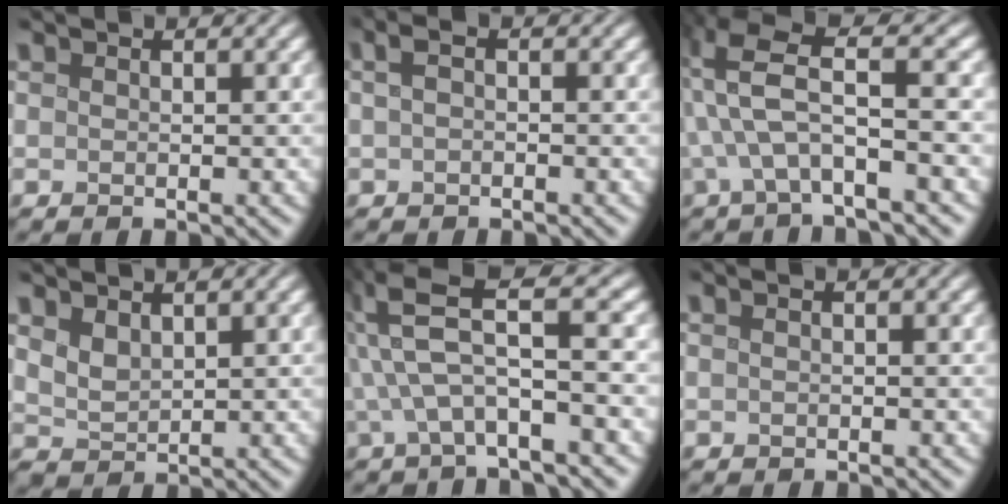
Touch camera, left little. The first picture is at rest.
{"total": 1.5, "force": [0.1, 0.5, 1.4], "torque": [-0.032, 0.005, -0.003]}
{"total": 6.0, "force": [-0.4, 1.2, 5.8], "torque": [-0.119, 0.012, -0.014]}
{"total": 2.2, "force": [1.4, 1.1, 1.1], "torque": [-0.028, -0.003, 0.035]}
{"total": 5.6, "force": [0.3, 1.1, 5.5], "torque": [-0.110, 0.010, 0.001]}
{"total": 0.9, "force": [0.1, 0.3, 0.8], "torque": [-0.013, -0.001, -0.005]}